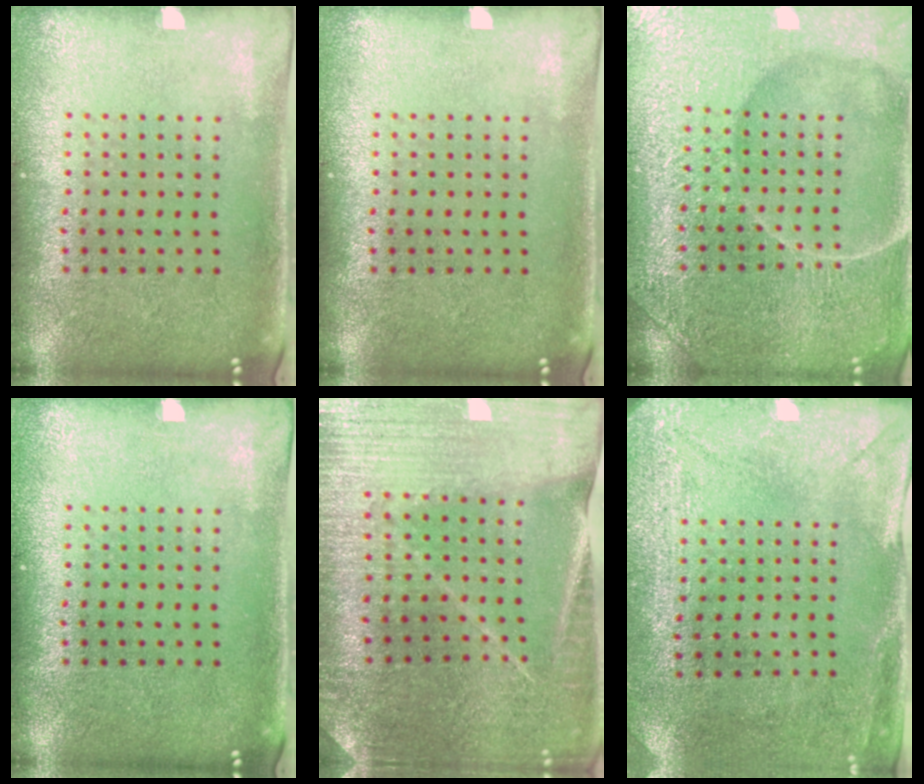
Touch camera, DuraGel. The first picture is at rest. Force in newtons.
{"total": 0.0}
{"total": 5.6, "press": 5.6, "slide": 0.6}
{"total": 0.0}
{"total": 2.3, "press": 2.3, "slide": 0.1}
{"total": 3.0, "press": 2.3, "slide": 1.9}